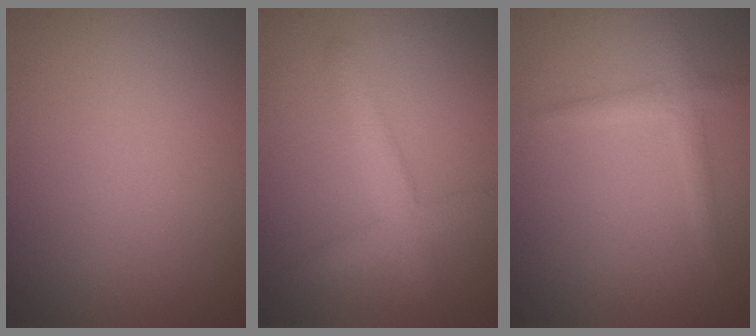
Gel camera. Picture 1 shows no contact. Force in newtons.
{"total": 2.8, "press": 2.8, "slide": 0.1}
{"total": 1.6, "press": 1.6, "slide": 0.0}